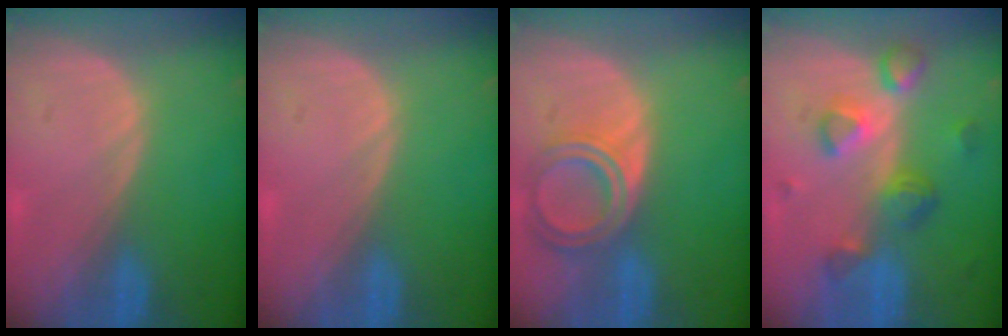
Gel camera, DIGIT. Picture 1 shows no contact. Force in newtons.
{"total": 0.0}
{"total": 6.6, "press": 5.9, "slide": 3.0}
{"total": 7.8, "press": 6.9, "slide": 3.5}